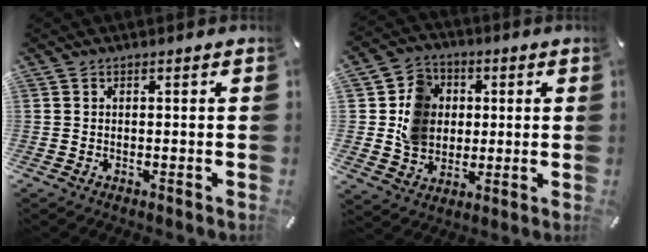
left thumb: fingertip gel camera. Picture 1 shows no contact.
{"total": 10.9, "force": [1.0, 10.0, 4.3], "torque": [-0.076, 0.016, 0.025]}